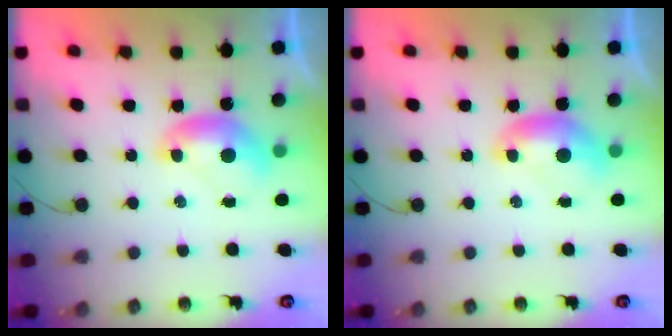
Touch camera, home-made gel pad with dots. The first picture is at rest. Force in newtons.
{"total": 0.0}